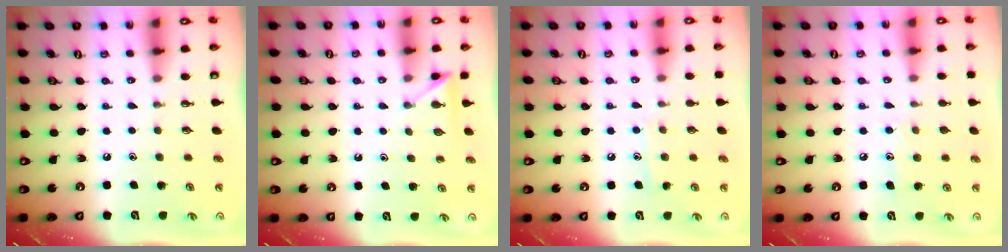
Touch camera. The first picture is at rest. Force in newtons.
{"total": 4.4, "press": 4.4, "slide": 0.3}
{"total": 6.4, "press": 6.4, "slide": 0.3}
{"total": 7.3, "press": 7.3, "slide": 0.0}